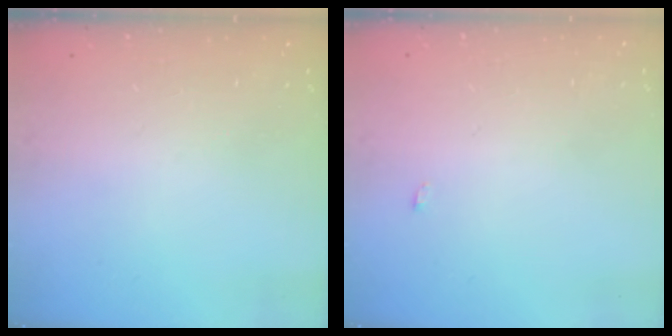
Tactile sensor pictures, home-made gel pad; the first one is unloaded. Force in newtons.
{"total": 6.7, "press": 2.2, "slide": 6.3}